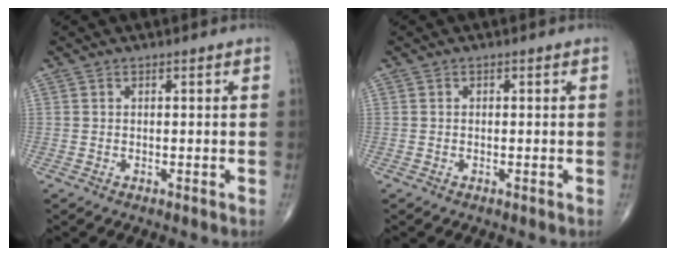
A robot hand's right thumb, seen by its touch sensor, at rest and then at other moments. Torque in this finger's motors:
{"motor_torque": [-0.13, -0.14, 0.22, -0.03, 0.00]}